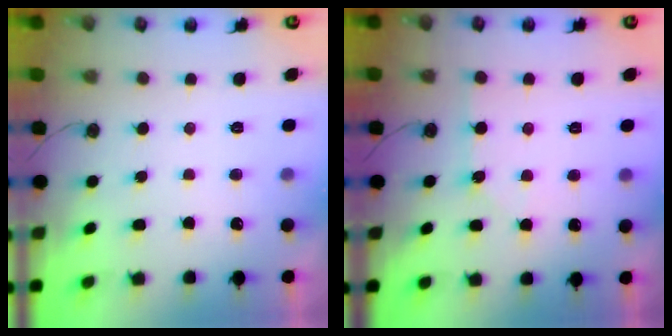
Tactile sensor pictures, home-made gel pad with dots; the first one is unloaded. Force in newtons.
{"total": 5.4, "press": 5.3, "slide": 0.7}